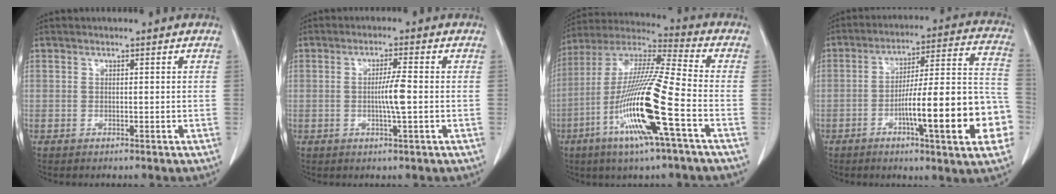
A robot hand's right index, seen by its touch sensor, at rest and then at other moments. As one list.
[{"total": 3.9, "force": [-0.3, -0.3, 3.9], "torque": [-0.072, -0.002, -0.006]}, {"total": 18.5, "force": [-6.3, 0.1, 17.4], "torque": [-0.357, -0.019, -0.126]}, {"total": 20.0, "force": [-6.5, 2.0, 18.8], "torque": [-0.220, 0.020, -0.088]}]